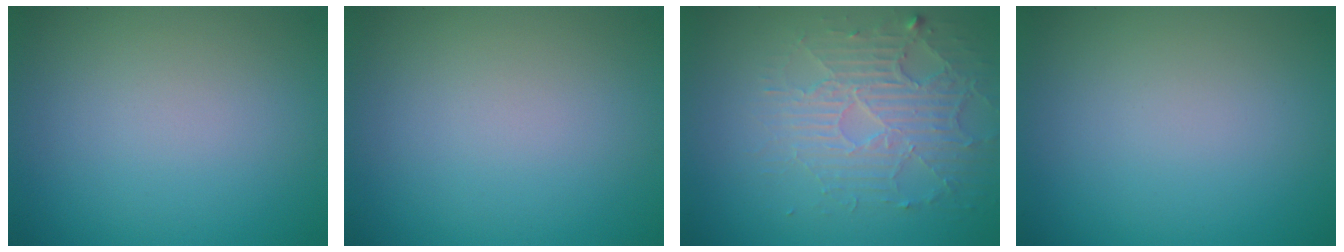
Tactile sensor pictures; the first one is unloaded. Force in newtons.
{"total": 0.0}
{"total": 3.9, "press": 3.4, "slide": 1.9}
{"total": 0.0}